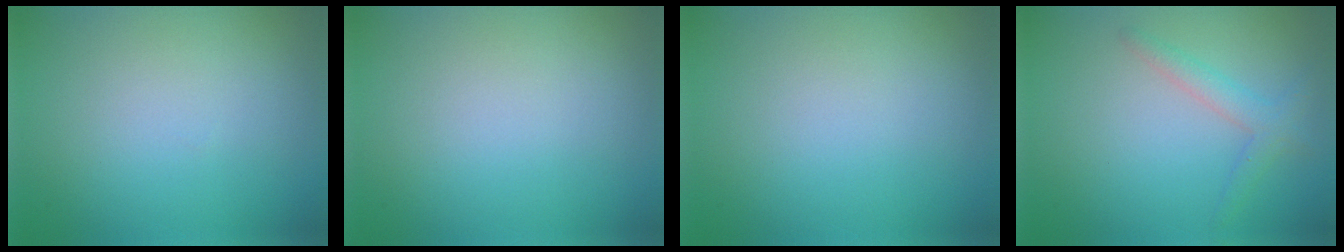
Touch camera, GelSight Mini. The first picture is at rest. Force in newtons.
{"total": 0.0}
{"total": 0.0}
{"total": 2.0, "press": 2.0, "slide": 0.1}